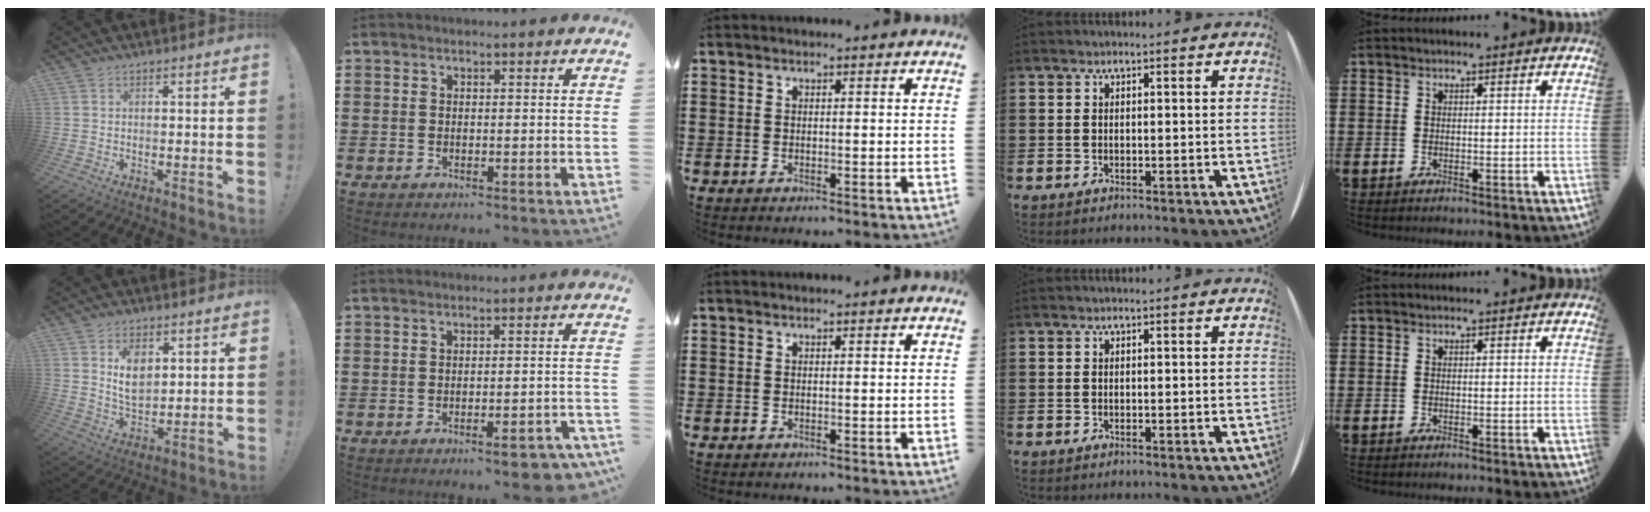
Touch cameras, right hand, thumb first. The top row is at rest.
{"thumb": {"total": 8.4, "force": [3.6, 5.5, 5.2], "torque": [-0.089, -0.019, 0.065]}, "index": {"total": 3.9, "force": [-3.0, 0.5, 2.5], "torque": [-0.036, -0.002, -0.052]}}